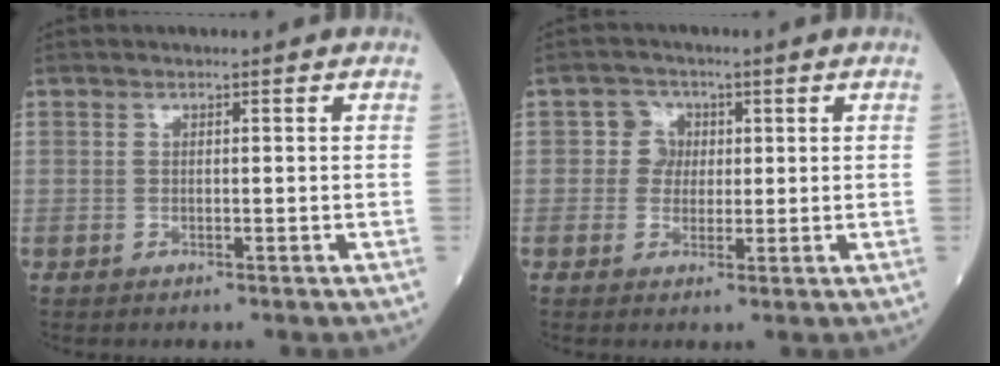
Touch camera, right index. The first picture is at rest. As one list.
[{"total": 3.2, "force": [0.7, 3.0, 0.9], "torque": [-0.010, 0.006, 0.007]}]